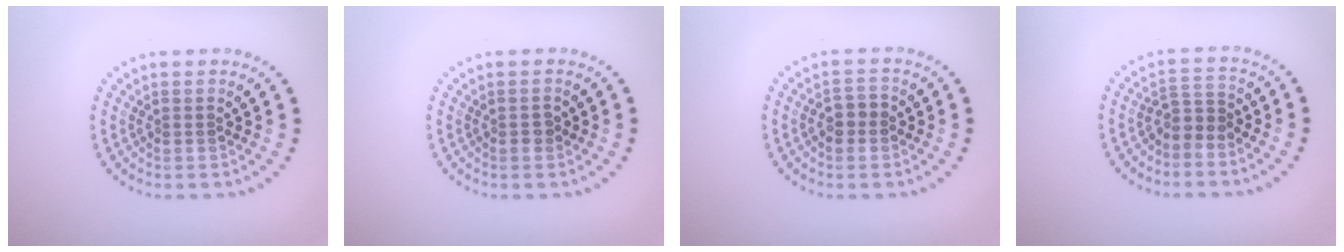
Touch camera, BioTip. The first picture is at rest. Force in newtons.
{"total": 0.8, "press": 0.8, "slide": 0.2}
{"total": 1.9, "press": 1.8, "slide": 0.3}
{"total": 2.0, "press": 1.3, "slide": 1.5}